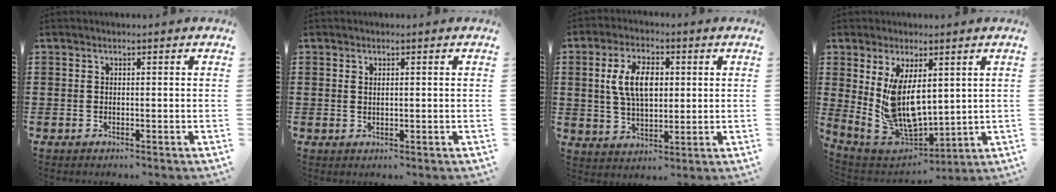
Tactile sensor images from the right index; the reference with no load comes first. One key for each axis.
{"total": 0.7, "fx": 0.4, "fy": 0.3, "fz": 0.5, "tx": -0.009, "ty": 0.004, "tz": 0.007}
{"total": 7.8, "fx": 1.5, "fy": 4.2, "fz": 6.5, "tx": -0.141, "ty": 0.013, "tz": 0.023}
{"total": 10.4, "fx": 2.7, "fy": 5.5, "fz": 8.3, "tx": -0.179, "ty": -0.021, "tz": 0.052}